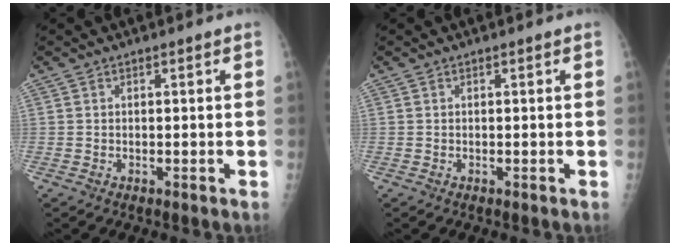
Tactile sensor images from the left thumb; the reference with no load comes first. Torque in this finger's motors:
{"motor_torque": [0.07, 0.03, 0.06, 0.05, 0.00]}